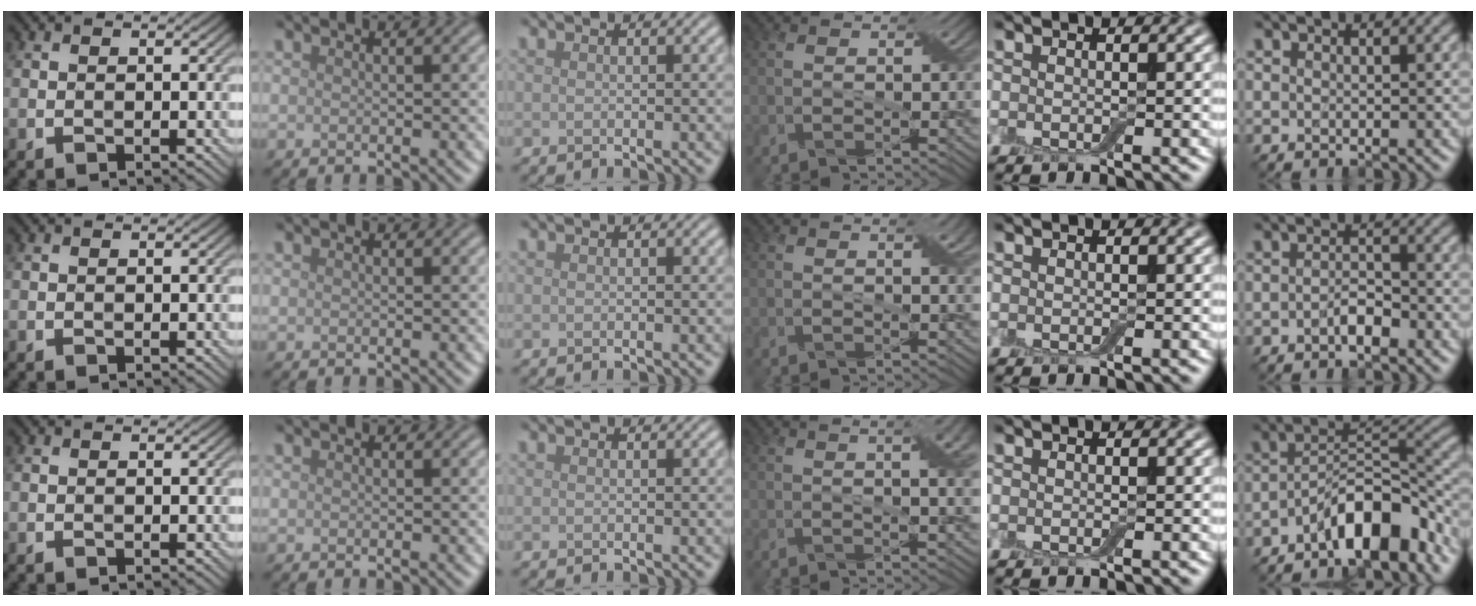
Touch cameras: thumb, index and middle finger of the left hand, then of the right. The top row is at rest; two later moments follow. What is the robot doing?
{"motion": "pour", "object": "bottle"}